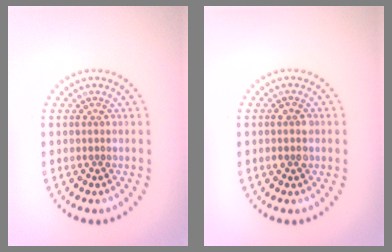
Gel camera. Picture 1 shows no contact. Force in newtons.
{"total": 1.5, "press": 1.5, "slide": 0.2}